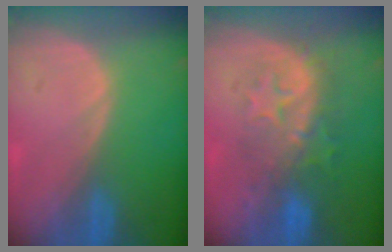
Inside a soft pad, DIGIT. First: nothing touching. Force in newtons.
{"total": 8.1, "press": 8.1, "slide": 0.8}